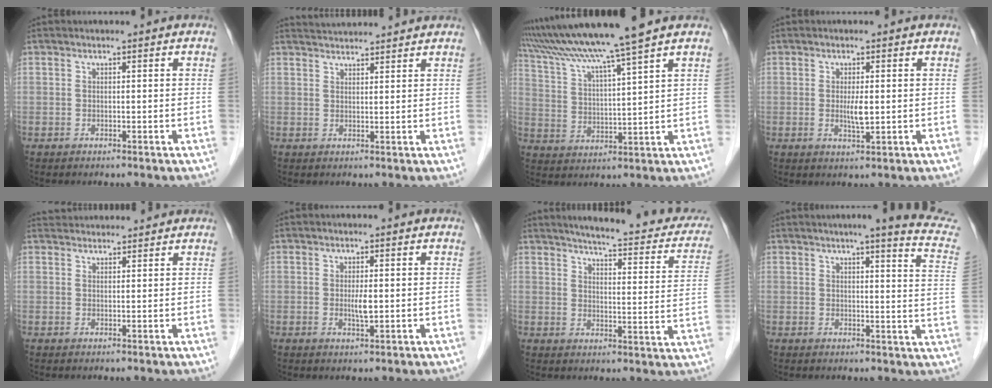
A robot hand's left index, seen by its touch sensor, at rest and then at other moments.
{"total": 6.0, "force": [5.9, 0.1, 1.2], "torque": [-0.023, 0.032, 0.081]}
{"total": 14.5, "force": [12.0, -2.1, 7.9], "torque": [-0.144, 0.008, 0.203]}
{"total": 2.6, "force": [0.0, 0.4, 2.6], "torque": [-0.050, -0.004, 0.002]}
{"total": 5.8, "force": [5.7, 0.9, 0.8], "torque": [-0.011, 0.036, 0.080]}
{"total": 2.1, "force": [0.0, 0.4, 2.1], "torque": [-0.042, -0.003, 0.000]}
{"total": 20.6, "force": [17.8, 3.6, 9.7], "torque": [-0.110, -0.030, 0.199]}
{"total": 13.0, "force": [11.2, -0.3, 6.6], "torque": [-0.075, -0.050, 0.102]}